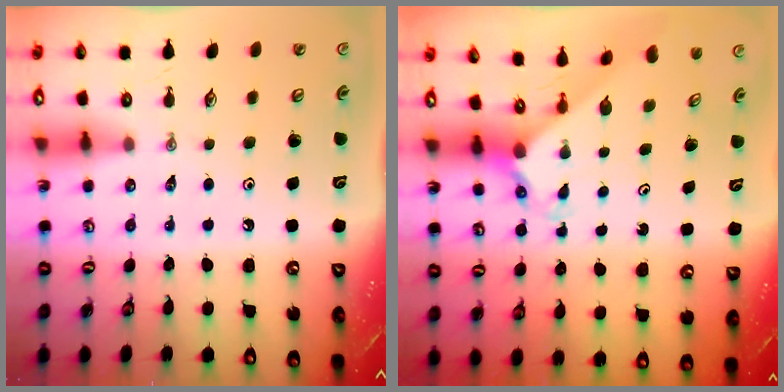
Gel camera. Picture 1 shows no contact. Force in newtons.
{"total": 2.5, "press": 2.5, "slide": 0.3}